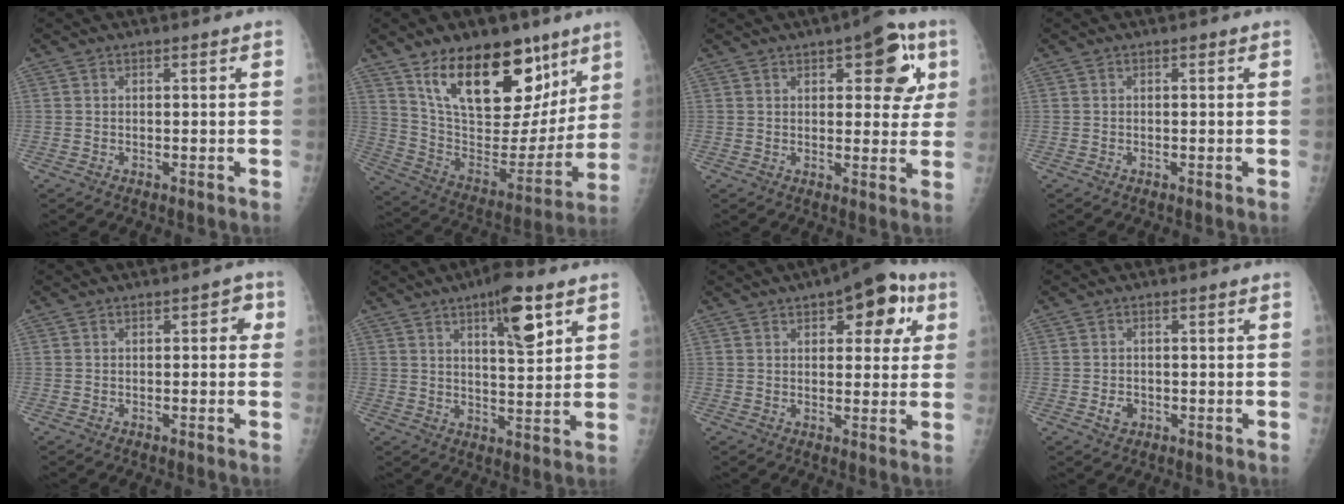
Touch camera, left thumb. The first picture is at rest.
{"total": 24.3, "force": [14.2, 12.4, 15.3], "torque": [-0.188, -0.058, 0.244]}
{"total": 11.0, "force": [4.5, 4.9, 8.8], "torque": [-0.066, -0.008, 0.048]}
{"total": 0.0}
{"total": 2.4, "force": [0.5, 1.4, 1.8], "torque": [-0.001, 0.007, -0.004]}
{"total": 9.7, "force": [5.1, 2.7, 7.8], "torque": [-0.105, -0.028, 0.077]}
{"total": 12.1, "force": [5.3, 5.7, 9.2], "torque": [-0.072, -0.003, 0.061]}
{"total": 1.9, "force": [-0.6, 1.6, 0.8], "torque": [-0.006, 0.002, -0.008]}